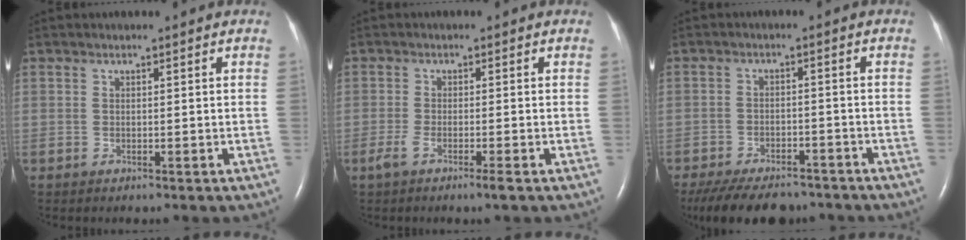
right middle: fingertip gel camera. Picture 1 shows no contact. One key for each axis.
{"total": 2.9, "fx": -1.7, "fy": 0.0, "fz": 2.4, "tx": -0.053, "ty": -0.009, "tz": -0.037}
{"total": 14.6, "fx": -11.9, "fy": 5.8, "fz": 6.2, "tx": -0.141, "ty": -0.013, "tz": -0.168}